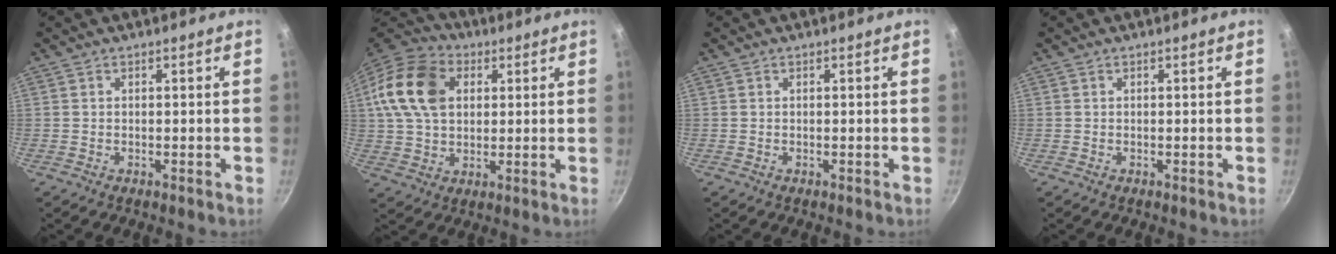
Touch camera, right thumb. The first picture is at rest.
{"total": 17.7, "force": [4.3, 12.7, 11.6], "torque": [-0.211, 0.018, 0.068]}
{"total": 0.0}
{"total": 0.0}